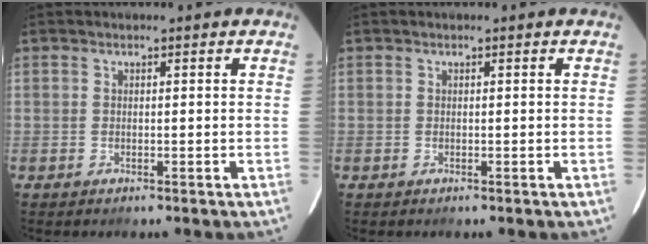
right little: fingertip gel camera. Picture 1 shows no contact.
{"total": 0.0}